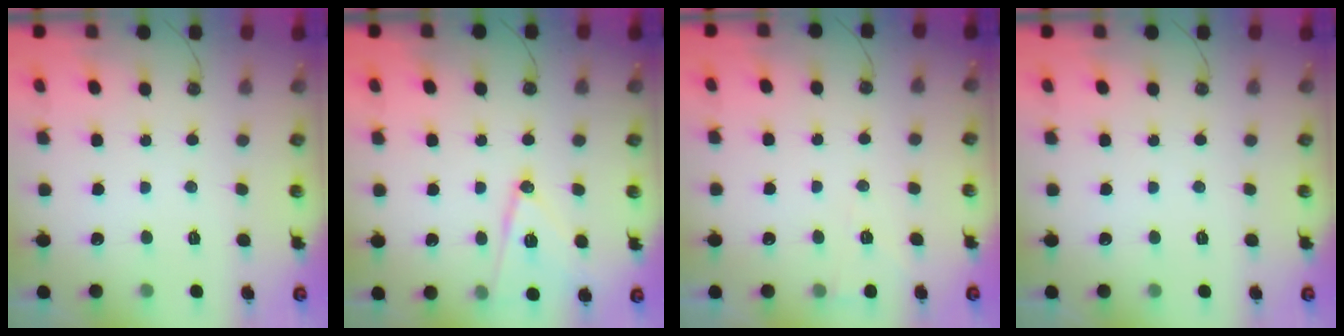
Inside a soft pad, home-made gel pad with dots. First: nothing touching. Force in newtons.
{"total": 13.4, "press": 13.0, "slide": 3.5}
{"total": 2.5, "press": 2.4, "slide": 0.7}
{"total": 0.0}